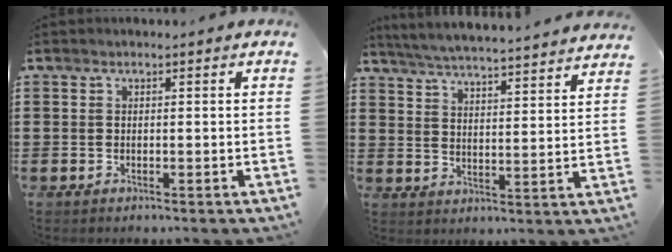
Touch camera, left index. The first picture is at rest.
{"total": 5.2, "force": [5.1, -0.9, 0.9], "torque": [-0.041, -0.042, 0.085]}